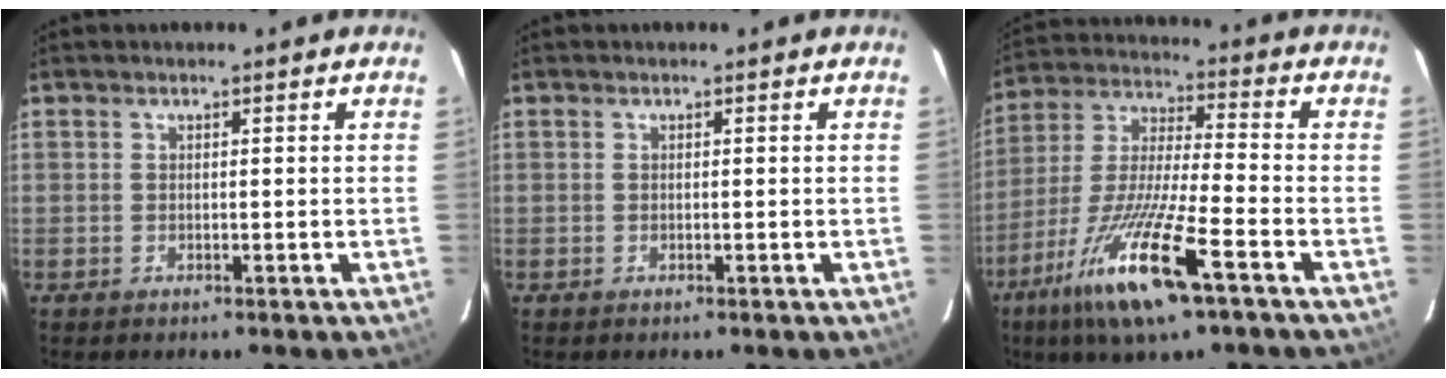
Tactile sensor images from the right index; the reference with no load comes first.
{"total": 0.0}
{"total": 17.6, "force": [-9.6, 2.1, 14.5], "torque": [-0.302, -0.037, -0.184]}